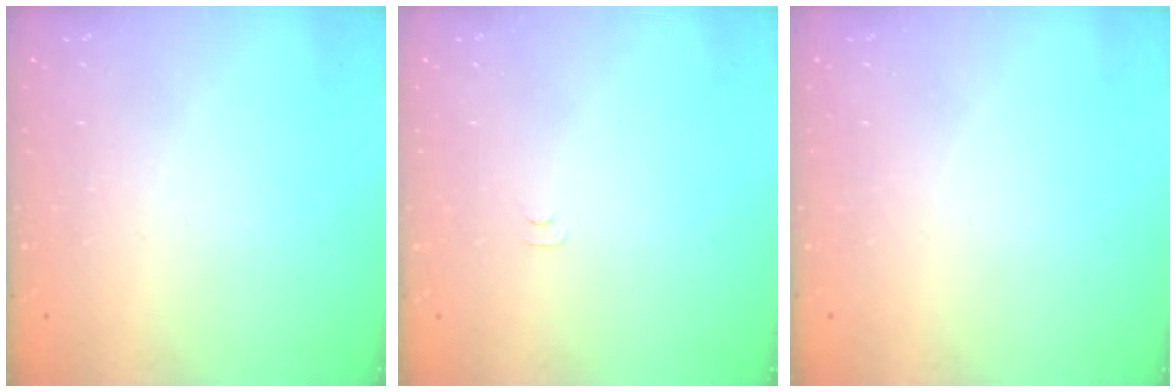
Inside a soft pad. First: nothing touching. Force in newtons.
{"total": 3.7, "press": 3.7, "slide": 0.4}
{"total": 0.0}